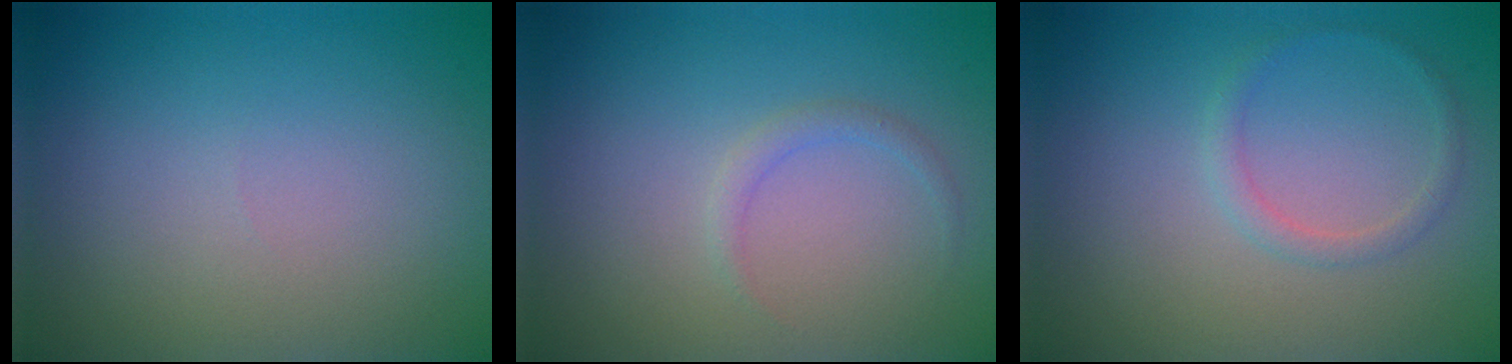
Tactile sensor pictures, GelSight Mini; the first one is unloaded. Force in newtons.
{"total": 1.0, "press": 1.0, "slide": 0.0}
{"total": 1.3, "press": 1.3, "slide": 0.0}